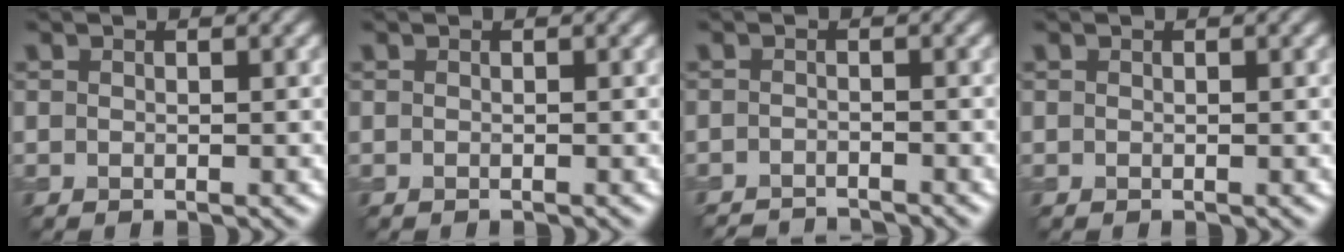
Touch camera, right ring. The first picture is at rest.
{"total": 0.7, "force": [-0.4, 0.3, 0.5], "torque": [-0.002, -0.001, -0.013]}
{"total": 3.1, "force": [-2.9, 0.4, 0.7], "torque": [-0.004, -0.009, -0.050]}
{"total": 0.0}